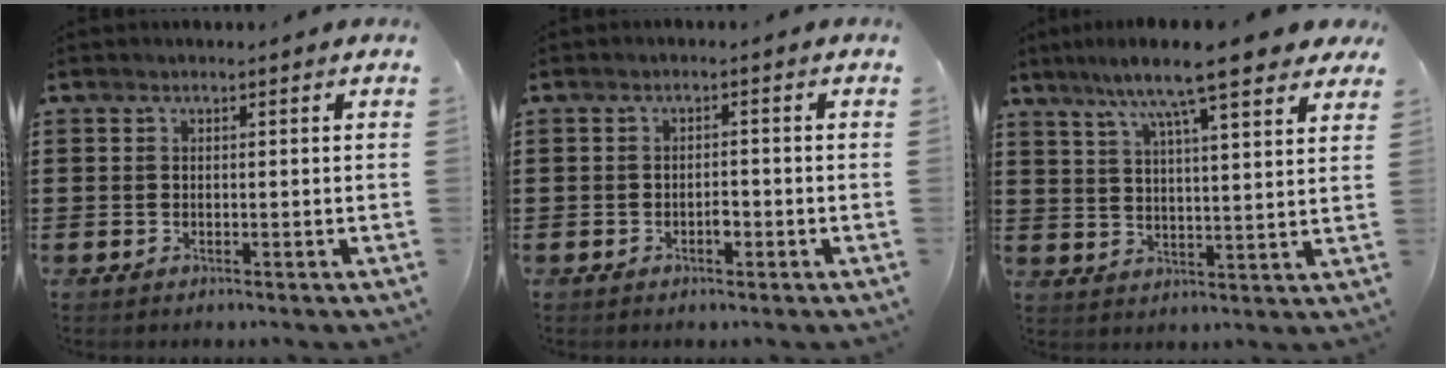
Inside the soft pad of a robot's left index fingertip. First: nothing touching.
{"total": 1.6, "force": [-0.7, 0.7, 1.2], "torque": [-0.026, 0.000, -0.014]}
{"total": 10.3, "force": [8.1, 0.9, 6.4], "torque": [-0.133, -0.030, 0.132]}